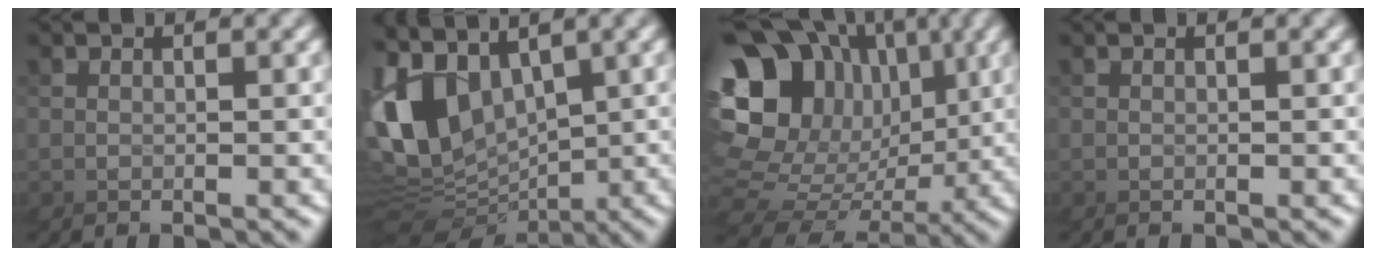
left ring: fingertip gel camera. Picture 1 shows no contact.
{"total": 5.7, "force": [0.9, 4.3, 3.7], "torque": [-0.105, 0.015, 0.005]}
{"total": 14.6, "force": [2.9, 11.5, 8.5], "torque": [-0.173, 0.008, 0.027]}
{"total": 0.0}